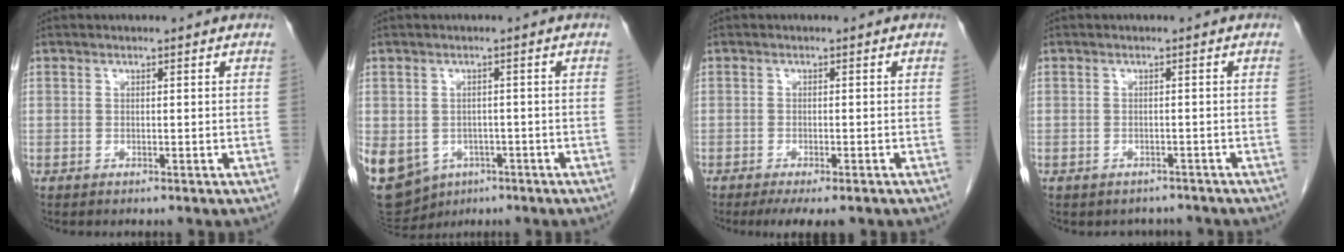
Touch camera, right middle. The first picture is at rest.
{"total": 25.3, "force": [-9.8, 20.9, 10.2], "torque": [-0.368, -0.012, -0.127]}
{"total": 5.6, "force": [-4.2, 1.4, 3.4], "torque": [-0.043, -0.010, -0.060]}
{"total": 3.0, "force": [-2.6, 1.5, -0.1], "torque": [0.001, 0.006, -0.035]}